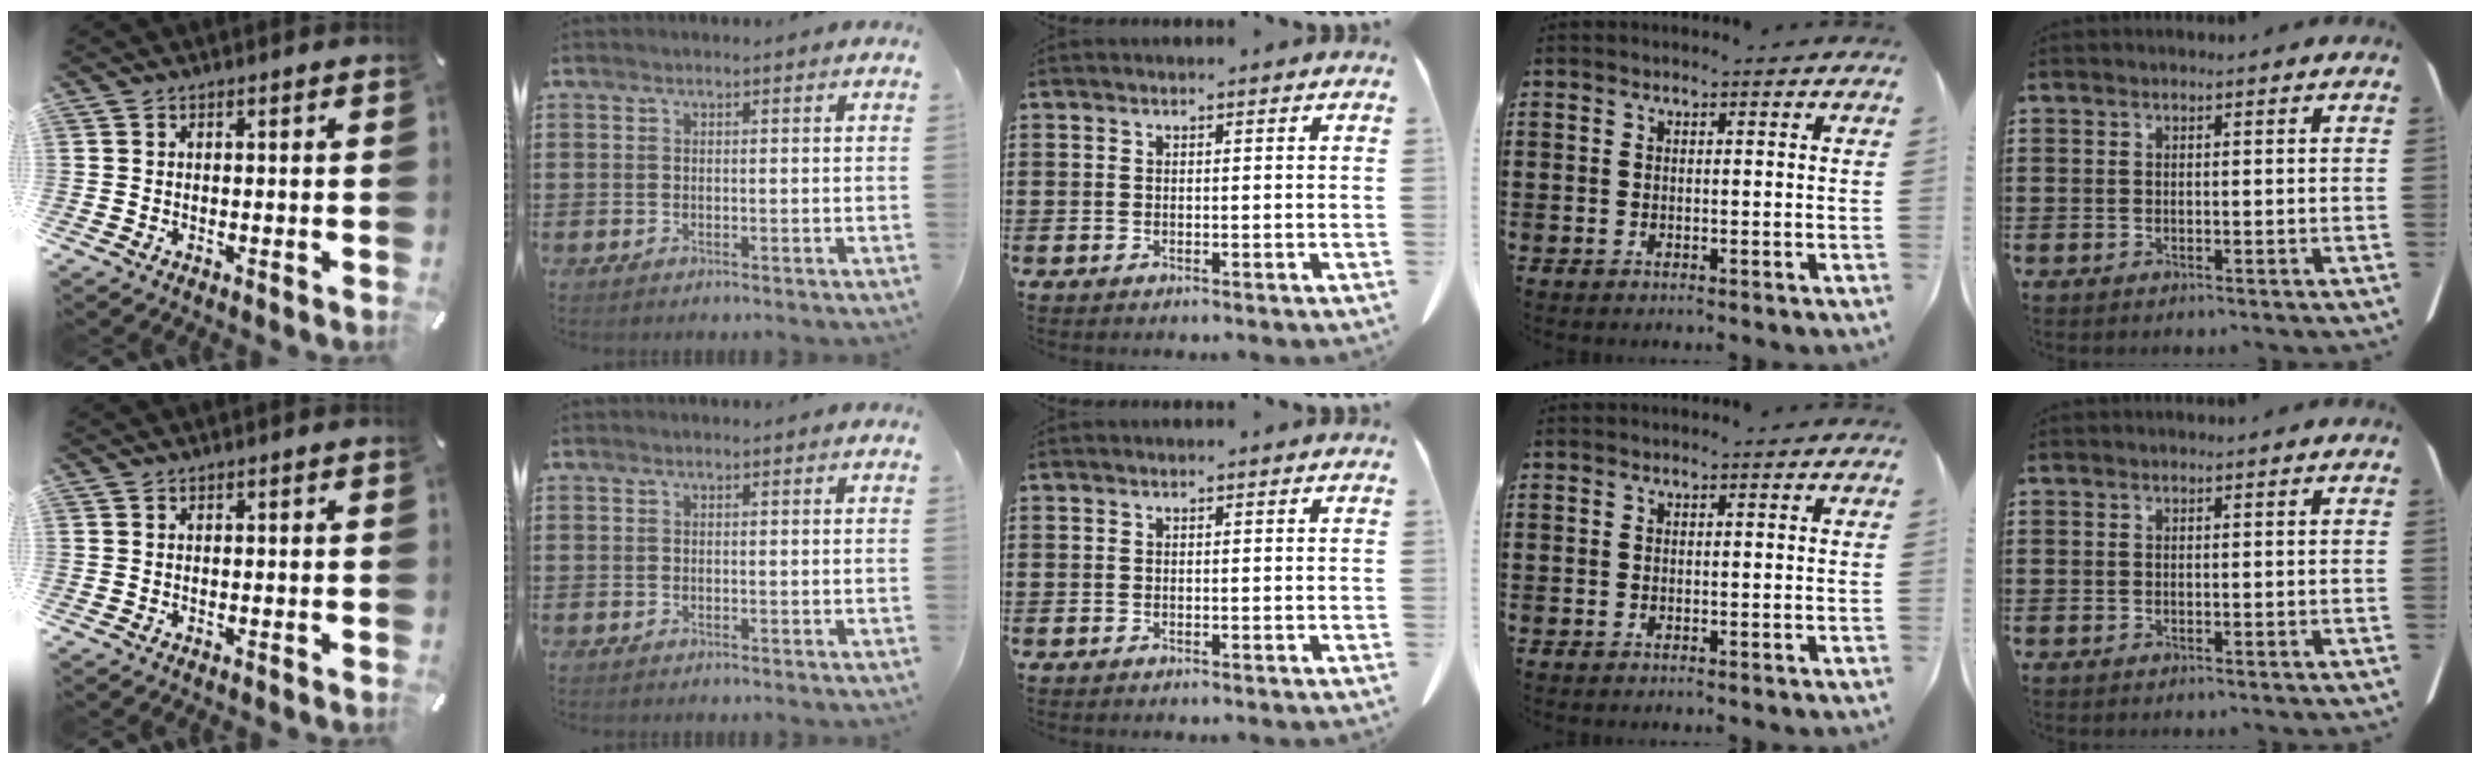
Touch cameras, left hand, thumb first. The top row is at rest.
{}